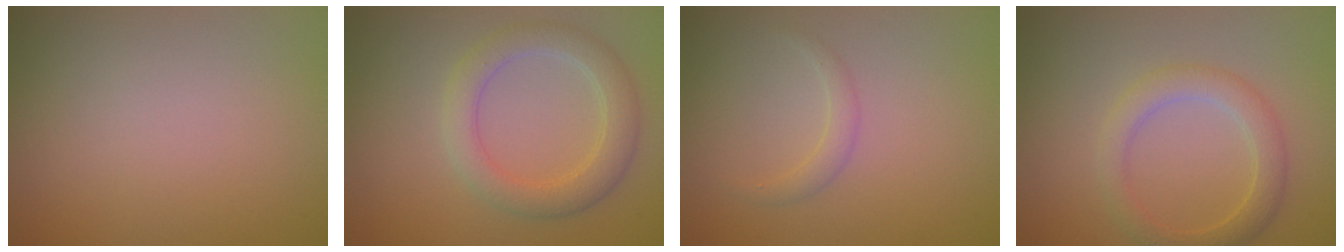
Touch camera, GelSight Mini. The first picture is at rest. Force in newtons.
{"total": 3.8, "press": 3.8, "slide": 0.1}
{"total": 1.2, "press": 1.2, "slide": 0.0}
{"total": 3.0, "press": 3.0, "slide": 0.0}